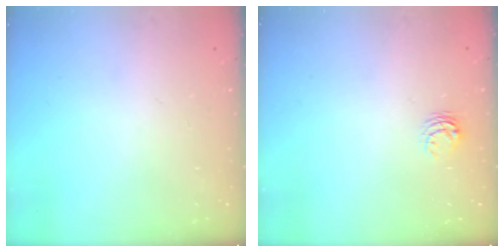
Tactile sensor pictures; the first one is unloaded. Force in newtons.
{"total": 3.5, "press": 3.5, "slide": 0.5}